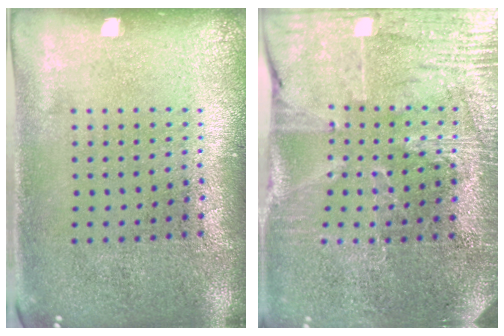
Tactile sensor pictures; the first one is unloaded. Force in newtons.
{"total": 3.4, "press": 3.3, "slide": 0.7}